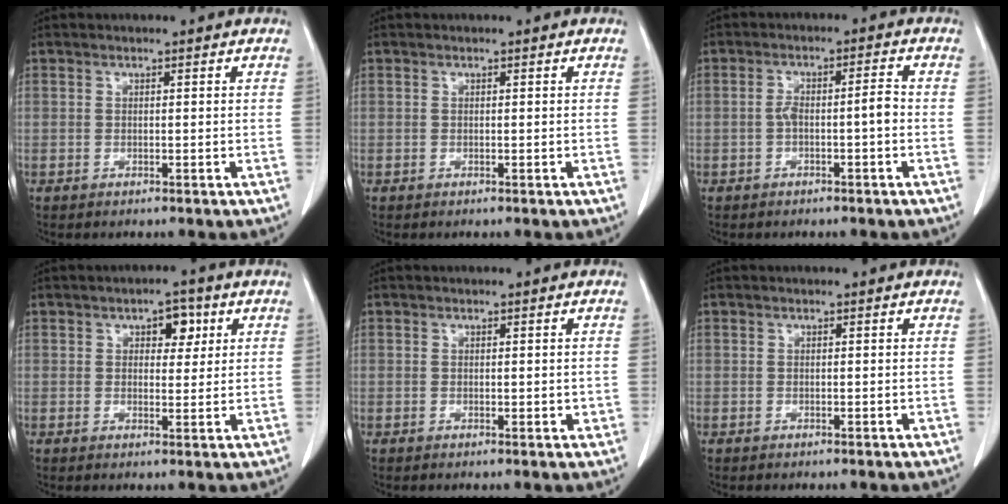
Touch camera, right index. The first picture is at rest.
{"total": 0.0}
{"total": 4.0, "force": [-1.0, 0.7, 3.8], "torque": [-0.067, 0.016, -0.012]}
{"total": 3.9, "force": [1.7, 2.2, 2.8], "torque": [-0.033, 0.008, 0.023]}
{"total": 1.4, "force": [0.1, 0.6, 1.3], "torque": [-0.016, -0.004, 0.005]}
{"total": 0.0}